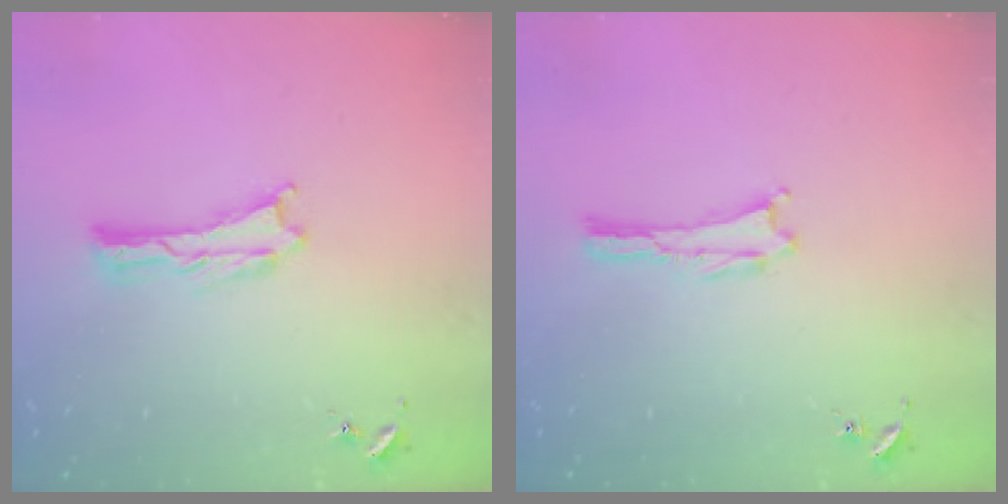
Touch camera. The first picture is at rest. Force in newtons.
{"total": 0.0}